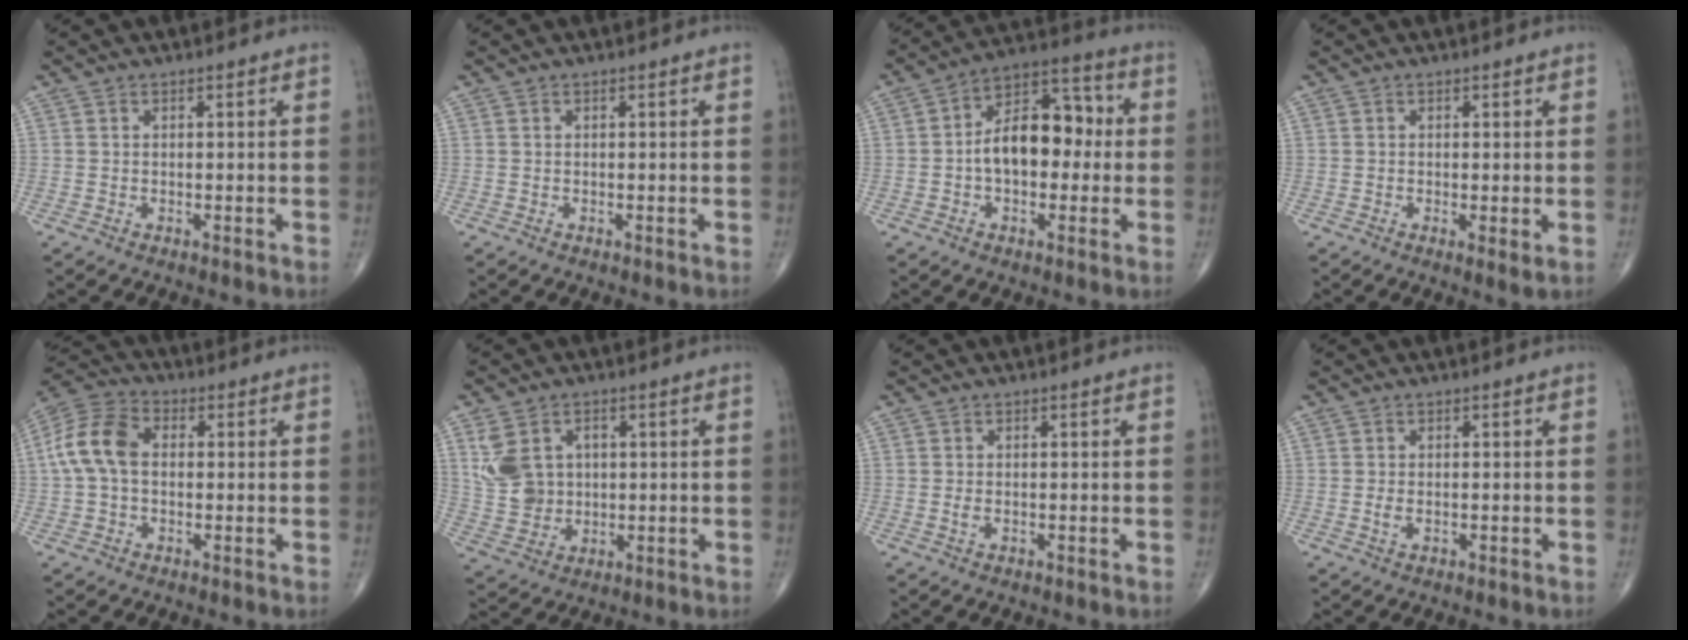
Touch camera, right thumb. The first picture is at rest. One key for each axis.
{"total": 0.0}
{"total": 13.7, "fx": -0.3, "fy": 8.5, "fz": 10.8, "tx": -0.144, "ty": 0.040, "tz": -0.015}
{"total": 1.9, "fx": -0.1, "fy": 0.5, "fz": 1.8, "tx": -0.037, "ty": -0.010, "tz": -0.006}
{"total": 10.5, "fx": 0.5, "fy": 7.1, "fz": 7.8, "tx": -0.163, "ty": 0.032, "tz": 0.000}
{"total": 8.7, "fx": 2.2, "fy": 6.9, "fz": 4.8, "tx": -0.077, "ty": -0.001, "tz": 0.056}
{"total": 1.1, "fx": -0.2, "fy": 0.6, "fz": 0.8, "tx": -0.020, "ty": 0.000, "tz": -0.004}
{"total": 1.4, "fx": -0.3, "fy": 0.8, "fz": 1.1, "tx": -0.026, "ty": 0.000, "tz": -0.005}